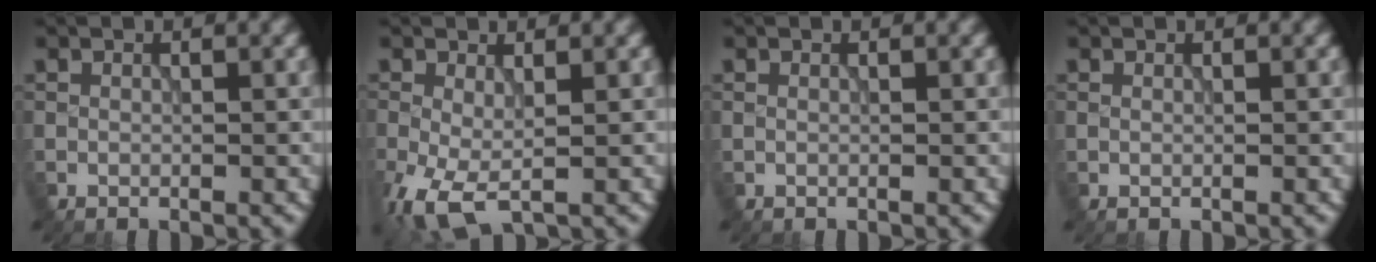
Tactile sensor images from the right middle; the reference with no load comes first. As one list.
[{"total": 5.2, "force": [-2.0, 2.5, 4.1], "torque": [-0.108, -0.020, -0.035]}, {"total": 0.0}, {"total": 0.0}]